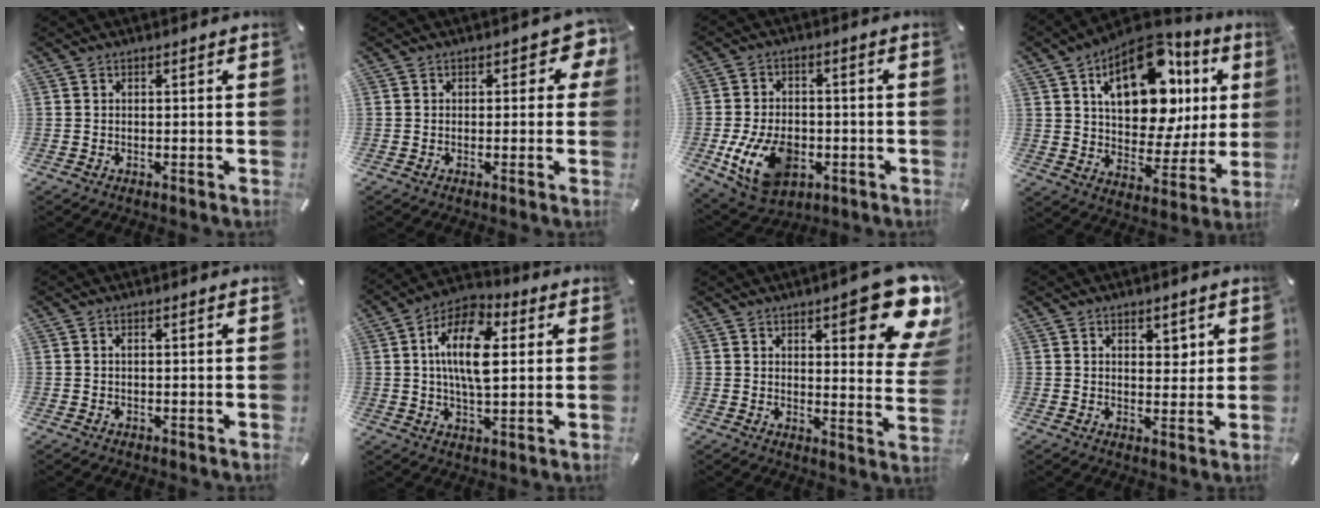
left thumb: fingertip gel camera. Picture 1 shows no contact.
{"total": 4.6, "force": [1.2, 2.8, 3.4], "torque": [-0.036, 0.001, 0.014]}
{"total": 13.9, "force": [-3.9, 9.6, 9.3], "torque": [-0.188, 0.003, -0.068]}
{"total": 21.6, "force": [8.9, 12.2, 15.4], "torque": [-0.243, -0.045, 0.151]}
{"total": 0.7, "force": [0.1, 0.4, 0.6], "torque": [-0.012, 0.001, 0.001]}
{"total": 14.1, "force": [2.8, 7.3, 11.7], "torque": [-0.229, -0.003, 0.043]}
{"total": 17.1, "force": [9.8, 5.6, 12.8], "torque": [-0.153, -0.074, 0.156]}
{"total": 3.7, "force": [1.8, 2.5, 2.0], "torque": [-0.011, -0.008, 0.025]}